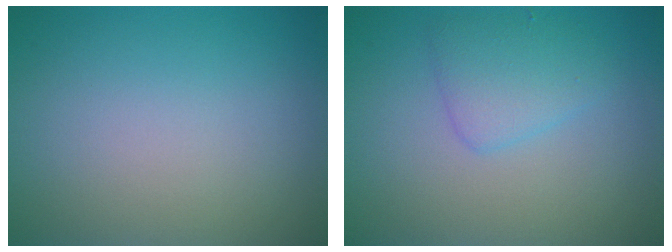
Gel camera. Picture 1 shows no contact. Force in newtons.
{"total": 2.5, "press": 2.5, "slide": 0.1}